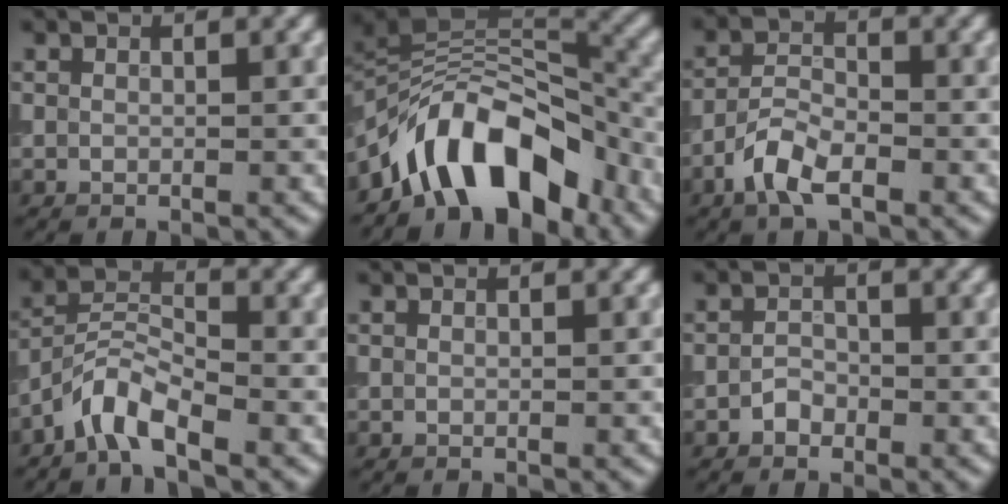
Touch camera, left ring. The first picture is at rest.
{"total": 10.0, "force": [-6.1, 4.7, 6.3], "torque": [-0.072, 0.023, -0.118]}
{"total": 4.0, "force": [-2.5, 1.7, 2.6], "torque": [-0.051, 0.005, -0.057]}
{"total": 4.0, "force": [-3.0, 1.0, 2.3], "torque": [-0.045, 0.013, -0.070]}
{"total": 0.0}
{"total": 1.4, "force": [-0.9, 0.9, 0.5], "torque": [-0.009, 0.002, -0.021]}